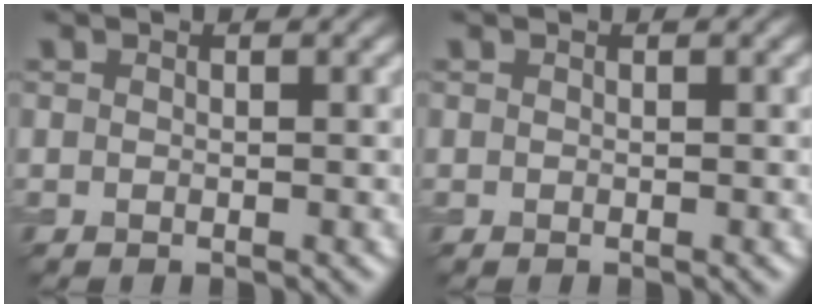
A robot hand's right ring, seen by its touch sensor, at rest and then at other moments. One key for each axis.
{"total": 0.0}